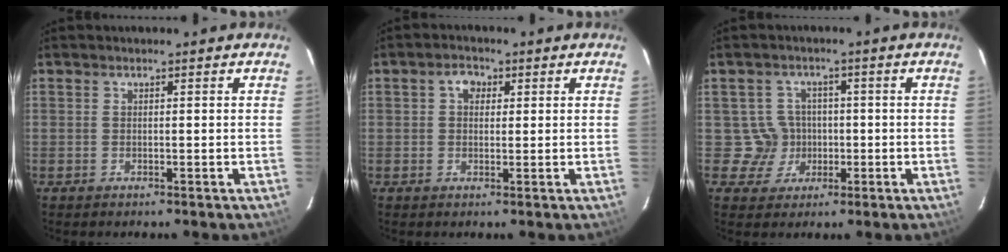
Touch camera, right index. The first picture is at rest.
{"total": 2.9, "force": [0.8, 2.3, 1.5], "torque": [-0.022, 0.012, 0.013]}
{"total": 4.7, "force": [-0.5, 4.7, 0.0], "torque": [-0.005, 0.016, -0.003]}